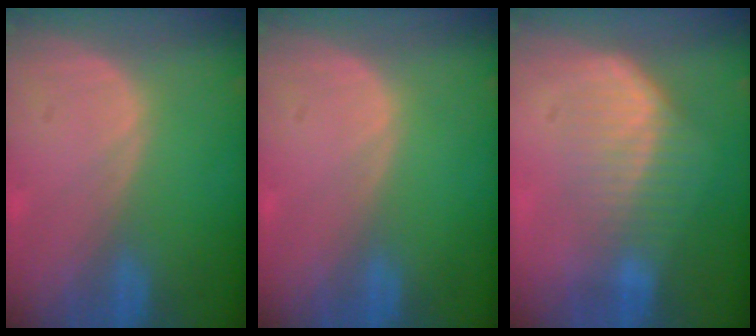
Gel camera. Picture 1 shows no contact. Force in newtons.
{"total": 0.0}
{"total": 7.4, "press": 6.4, "slide": 3.7}